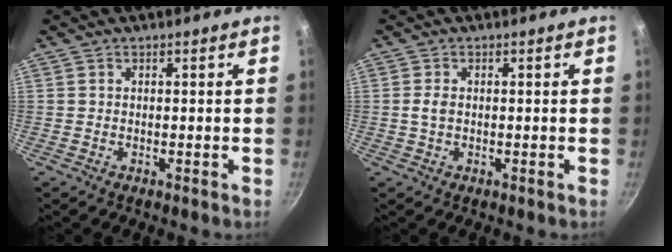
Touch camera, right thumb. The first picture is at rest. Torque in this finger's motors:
{"motor_torque": [0.24, 0.48, 0.18, 0.13, -0.01]}